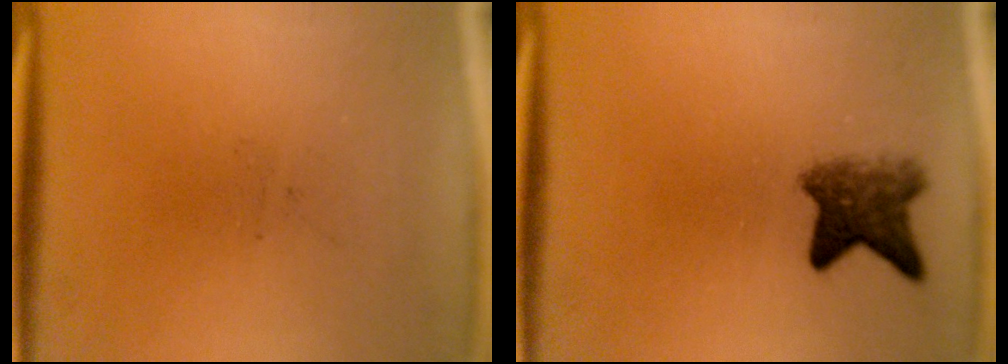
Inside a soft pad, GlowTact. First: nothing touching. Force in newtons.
{"total": 5.2}